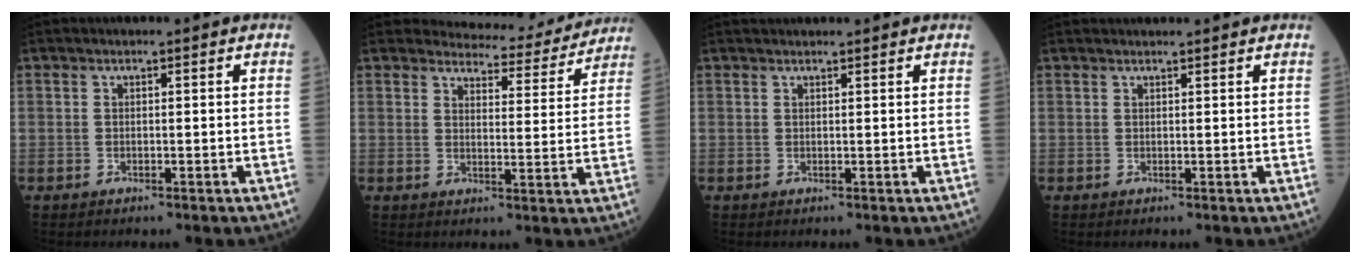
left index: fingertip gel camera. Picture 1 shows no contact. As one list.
[{"total": 9.6, "force": [9.4, 1.9, 0.5], "torque": [0.003, -0.016, 0.104]}, {"total": 2.9, "force": [2.8, 0.1, 0.8], "torque": [-0.009, 0.027, 0.040]}, {"total": 2.8, "force": [2.7, -0.1, 0.7], "torque": [-0.008, 0.021, 0.037]}]